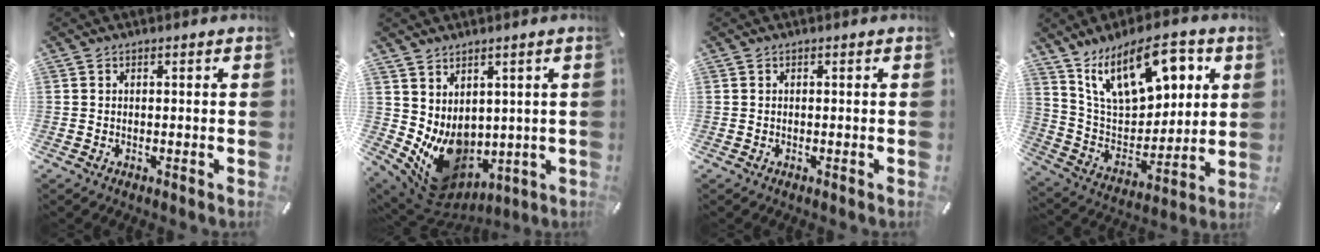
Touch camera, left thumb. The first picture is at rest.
{"total": 10.4, "force": [-0.3, 8.7, 5.7], "torque": [-0.106, -0.030, 0.007]}
{"total": 0.0}
{"total": 18.9, "force": [10.5, 10.1, 12.1], "torque": [-0.211, -0.042, 0.183]}